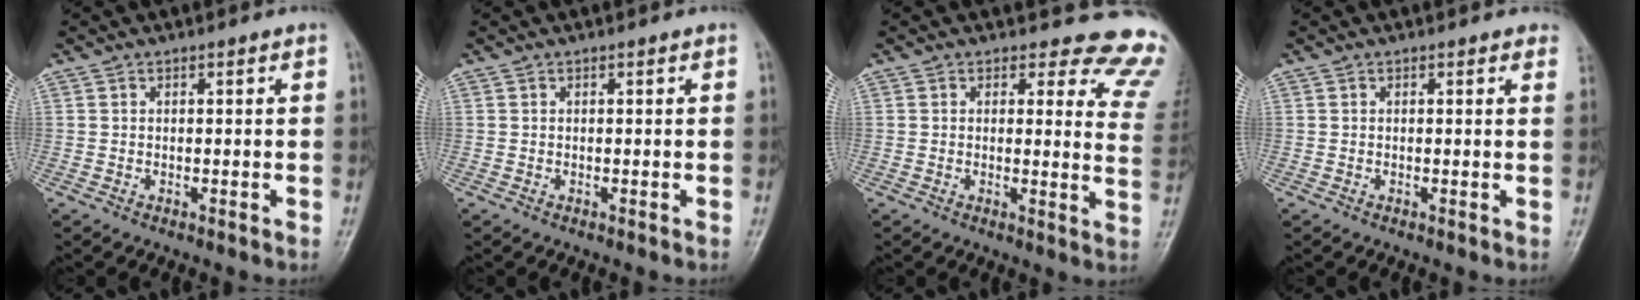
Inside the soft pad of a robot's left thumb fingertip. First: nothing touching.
{"total": 0.0}
{"total": 12.8, "force": [11.9, 4.3, 1.3], "torque": [0.047, -0.111, 0.084]}
{"total": 1.5, "force": [1.3, 0.6, 0.6], "torque": [0.002, -0.003, 0.000]}